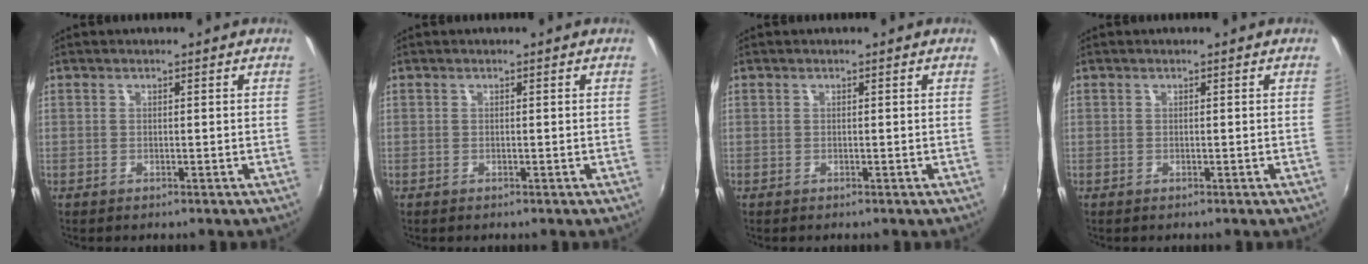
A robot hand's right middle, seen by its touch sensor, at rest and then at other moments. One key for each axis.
{"total": 0.0}
{"total": 0.0}
{"total": 0.0}